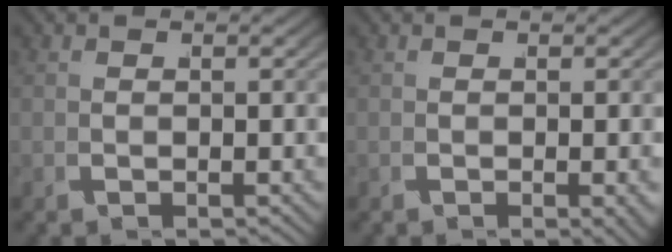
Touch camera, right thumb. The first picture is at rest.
{"total": 1.3, "force": [-0.4, 0.3, 1.2], "torque": [-0.014, -0.002, -0.005]}